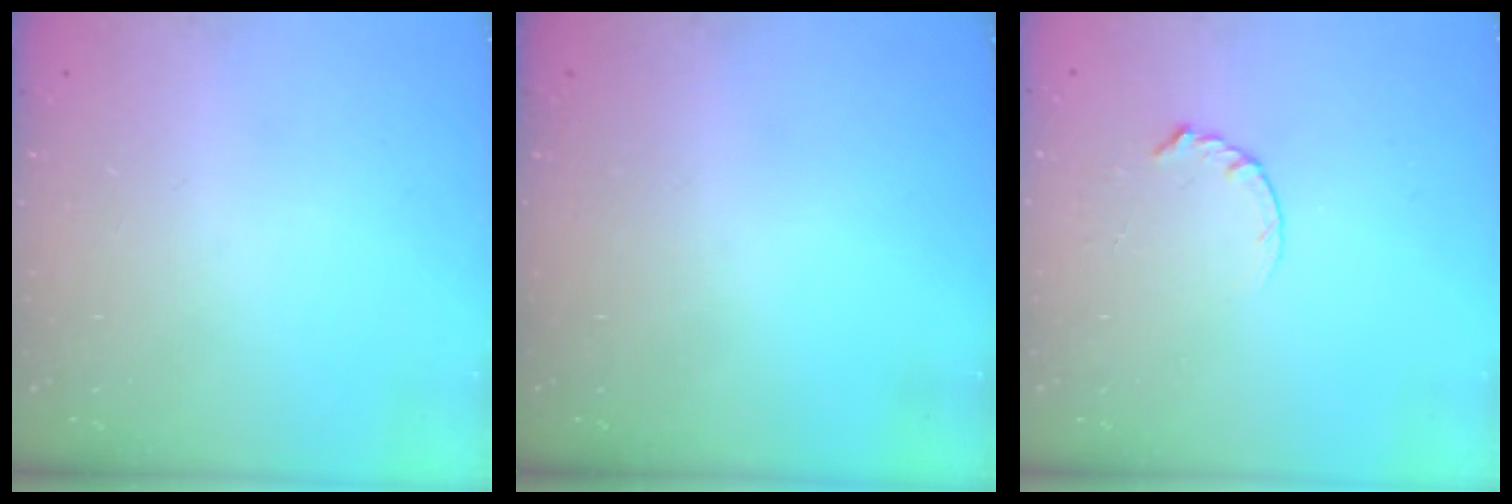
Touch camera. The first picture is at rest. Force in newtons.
{"total": 0.0}
{"total": 2.8, "press": 2.8, "slide": 0.4}